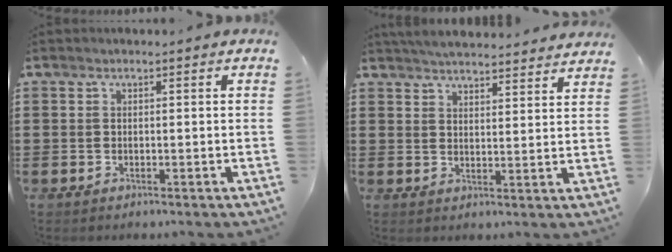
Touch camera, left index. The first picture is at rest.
{"total": 4.4, "force": [4.3, -0.2, 0.6], "torque": [-0.025, -0.021, 0.078]}